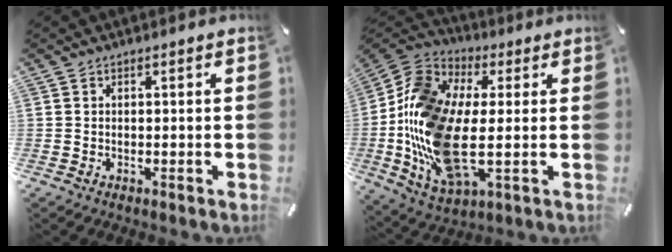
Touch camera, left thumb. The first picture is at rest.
{"total": 18.3, "force": [-3.4, 10.4, 14.7], "torque": [-0.346, -0.011, -0.065]}